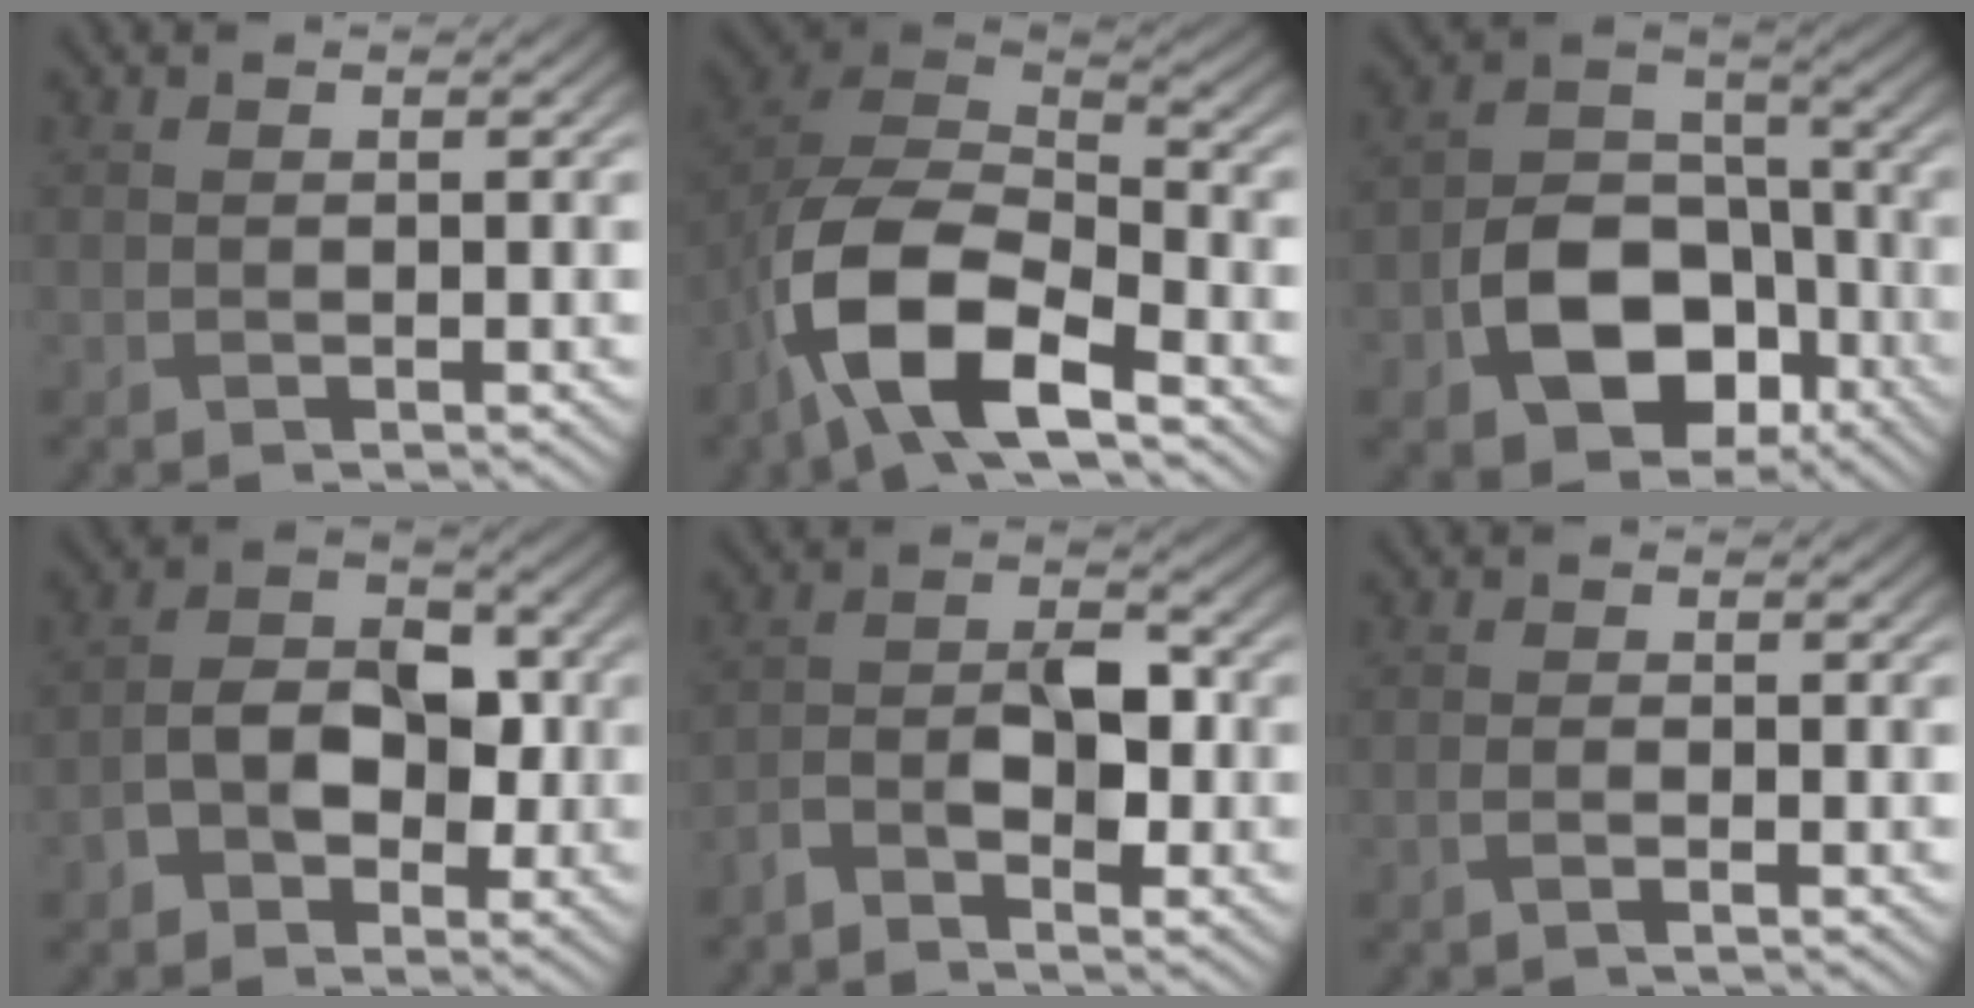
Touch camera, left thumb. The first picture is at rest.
{"total": 13.5, "force": [-6.8, 6.4, 9.7], "torque": [-0.209, -0.026, -0.134]}
{"total": 12.0, "force": [-5.1, 8.3, 7.1], "torque": [-0.140, -0.014, -0.098]}
{"total": 6.8, "force": [-2.2, 4.6, 4.5], "torque": [-0.075, 0.003, -0.043]}
{"total": 5.8, "force": [-3.2, 2.6, 4.0], "torque": [-0.076, 0.004, -0.071]}
{"total": 1.1, "force": [-0.7, 0.2, 0.9], "torque": [-0.019, 0.002, -0.013]}